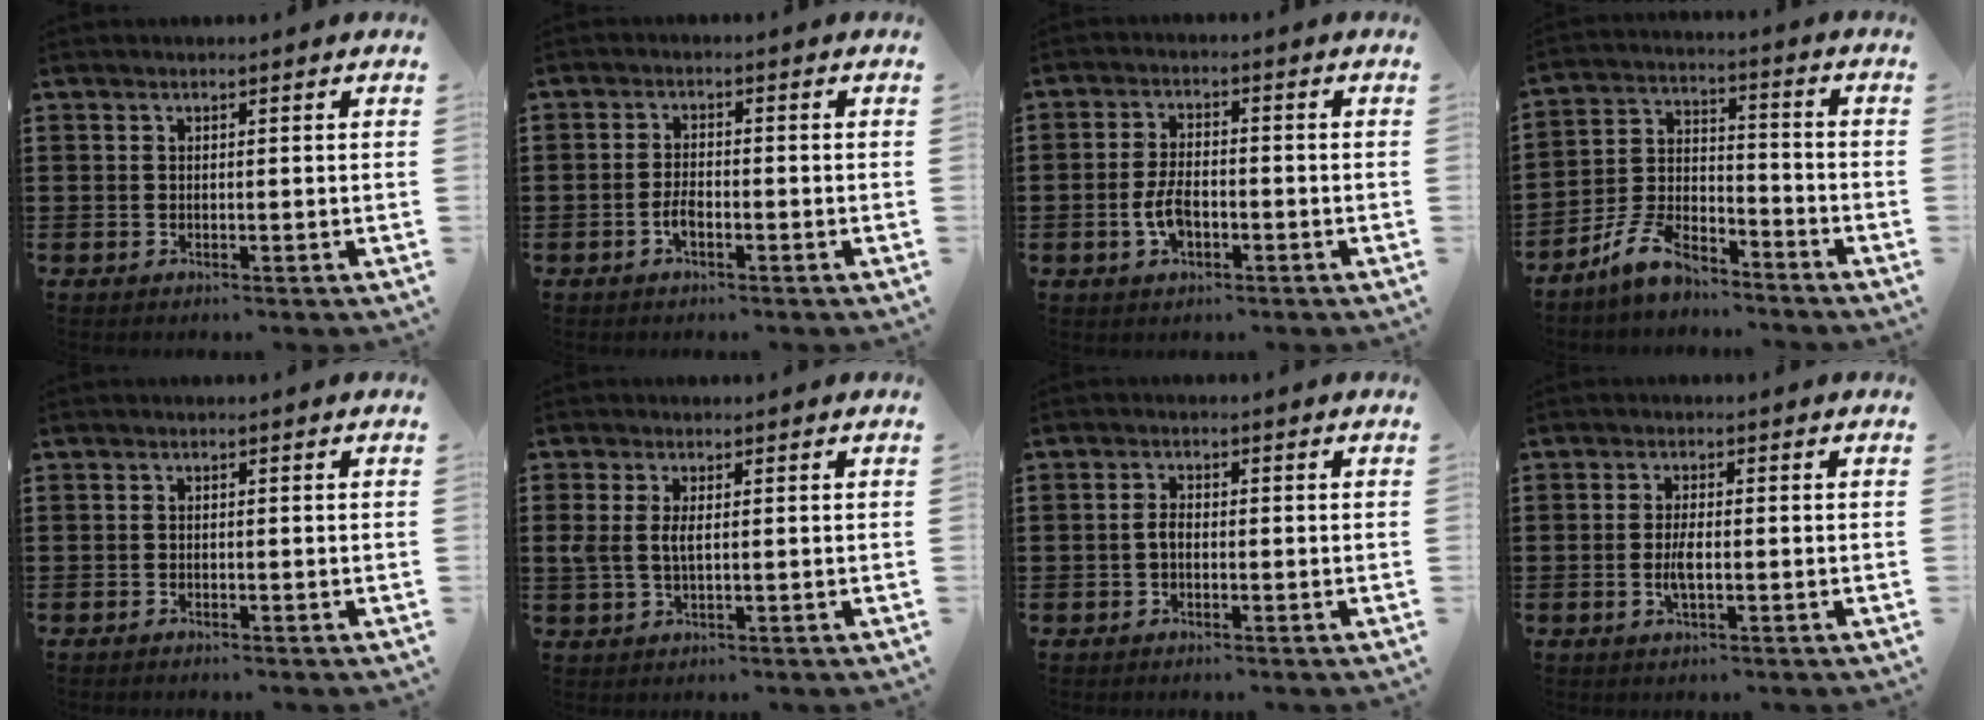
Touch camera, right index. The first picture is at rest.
{"total": 2.3, "force": [-1.2, 0.9, 1.8], "torque": [-0.047, -0.002, -0.026]}
{"total": 4.6, "force": [-1.4, 2.4, 3.7], "torque": [-0.082, 0.002, -0.030]}
{"total": 8.5, "force": [-7.2, 2.8, 3.5], "torque": [-0.086, 0.017, -0.142]}
{"total": 0.6, "force": [-0.6, 0.0, 0.0], "torque": [-0.002, -0.002, -0.013]}
{"total": 2.9, "force": [0.3, 1.2, 2.6], "torque": [-0.074, -0.002, -0.003]}
{"total": 1.9, "force": [-0.5, 1.0, 1.5], "torque": [-0.038, 0.000, -0.012]}
{"total": 3.0, "force": [-0.6, 0.9, 2.8], "torque": [-0.063, -0.004, -0.016]}